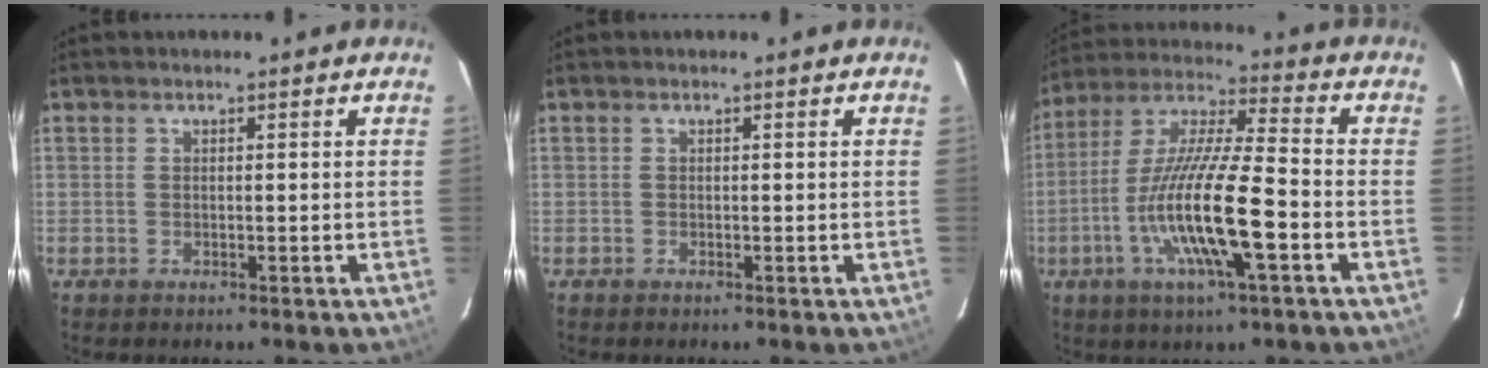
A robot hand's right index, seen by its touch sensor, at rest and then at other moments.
{"total": 0.0}
{"total": 16.7, "force": [-5.4, 2.0, 15.7], "torque": [-0.310, -0.010, -0.108]}